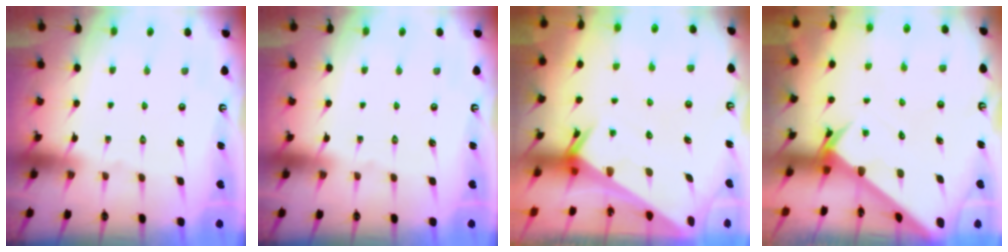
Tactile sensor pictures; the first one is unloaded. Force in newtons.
{"total": 0.0}
{"total": 2.4, "press": 2.4, "slide": 0.2}
{"total": 2.7, "press": 2.7, "slide": 0.1}